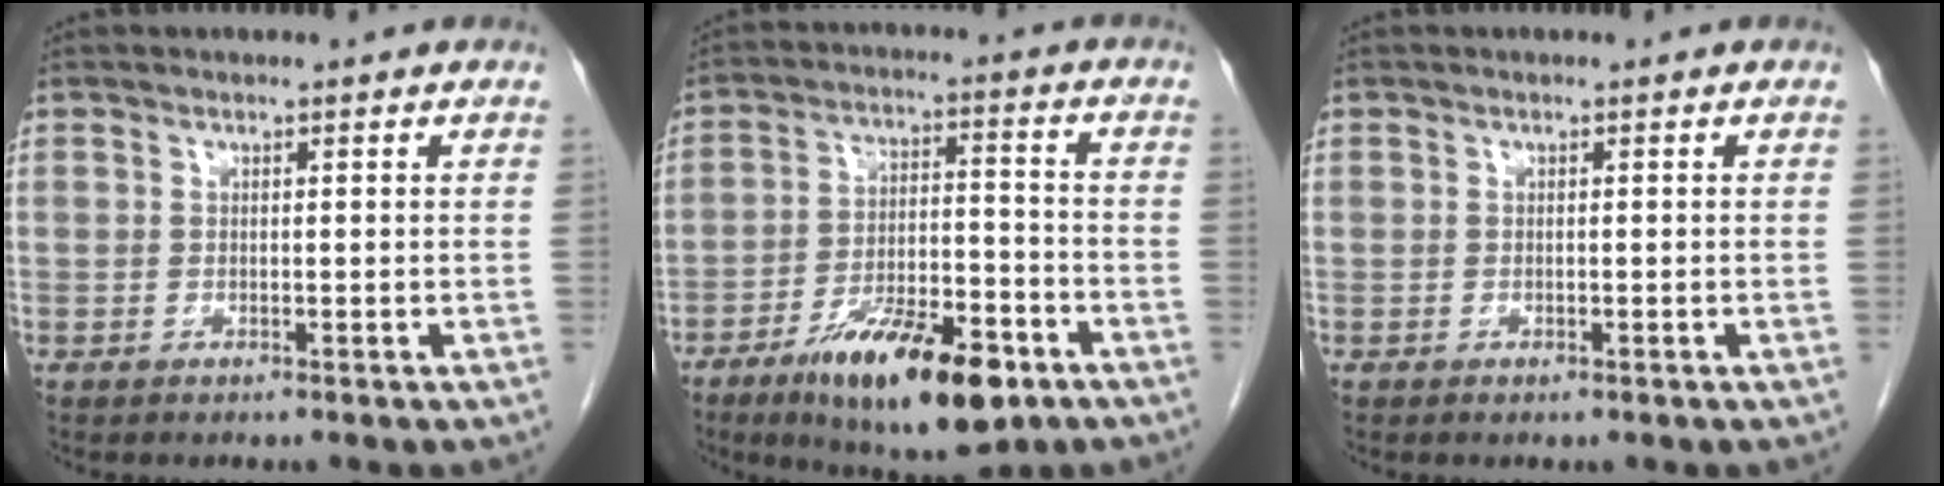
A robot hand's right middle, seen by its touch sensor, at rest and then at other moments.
{"total": 15.8, "force": [-9.1, 4.3, 12.1], "torque": [-0.198, -0.010, -0.144]}
{"total": 0.7, "force": [-0.4, 0.3, 0.5], "torque": [-0.011, -0.003, -0.002]}